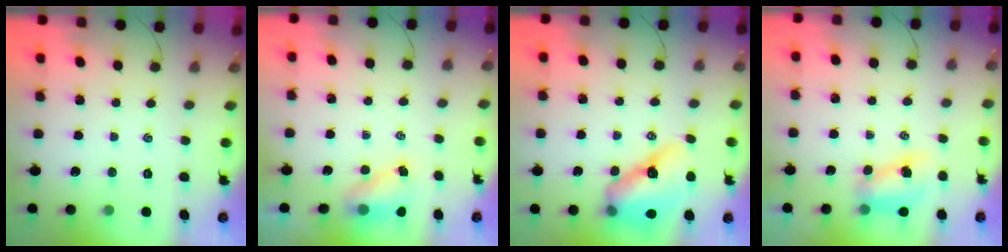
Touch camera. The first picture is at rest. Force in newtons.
{"total": 5.0, "press": 5.0, "slide": 0.6}
{"total": 14.5, "press": 13.8, "slide": 4.3}
{"total": 8.4, "press": 8.3, "slide": 1.2}